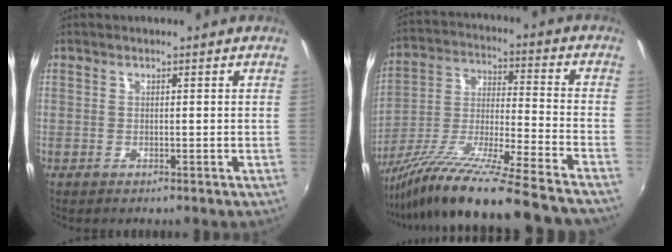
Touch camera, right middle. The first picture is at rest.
{"total": 24.1, "force": [-20.2, -1.1, 13.0], "torque": [-0.217, -0.058, -0.333]}